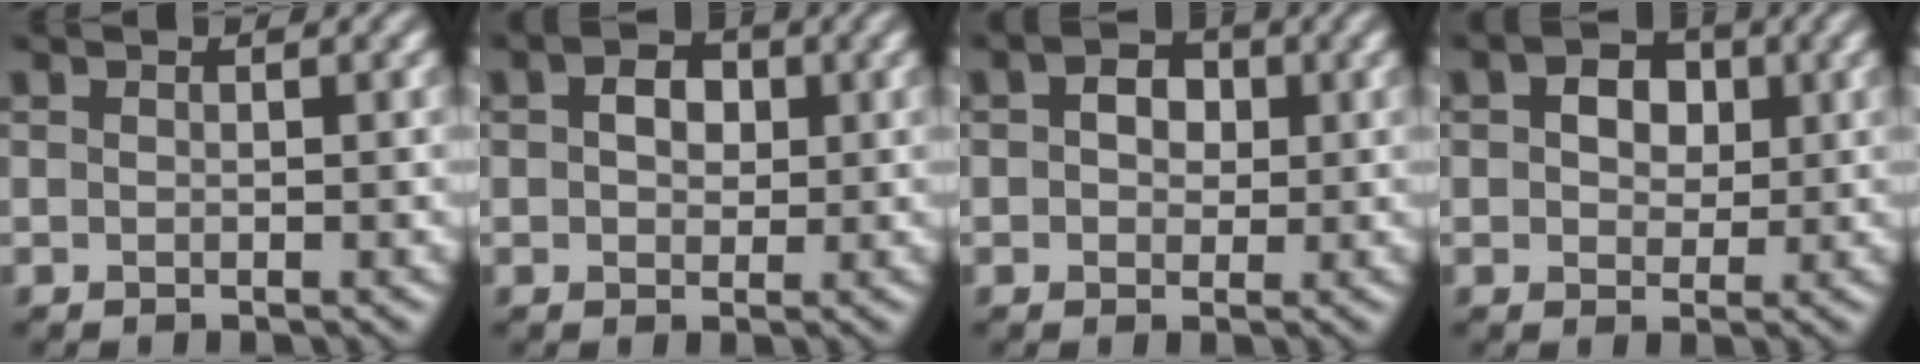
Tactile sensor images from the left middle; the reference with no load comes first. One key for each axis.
{"total": 2.7, "fx": 0.6, "fy": 1.9, "fz": 1.8, "tx": -0.032, "ty": 0.004, "tz": 0.005}
{"total": 3.3, "fx": 0.9, "fy": 2.4, "fz": 2.0, "tx": -0.027, "ty": 0.008, "tz": -0.005}
{"total": 3.7, "fx": 1.0, "fy": 2.6, "fz": 2.4, "tx": -0.033, "ty": 0.004, "tz": 0.007}